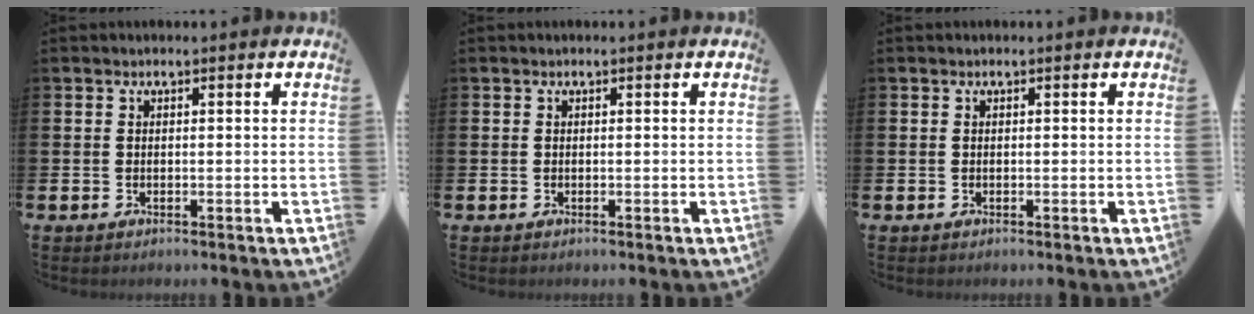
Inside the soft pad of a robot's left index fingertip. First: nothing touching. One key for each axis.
{"total": 0.0}
{"total": 0.0}